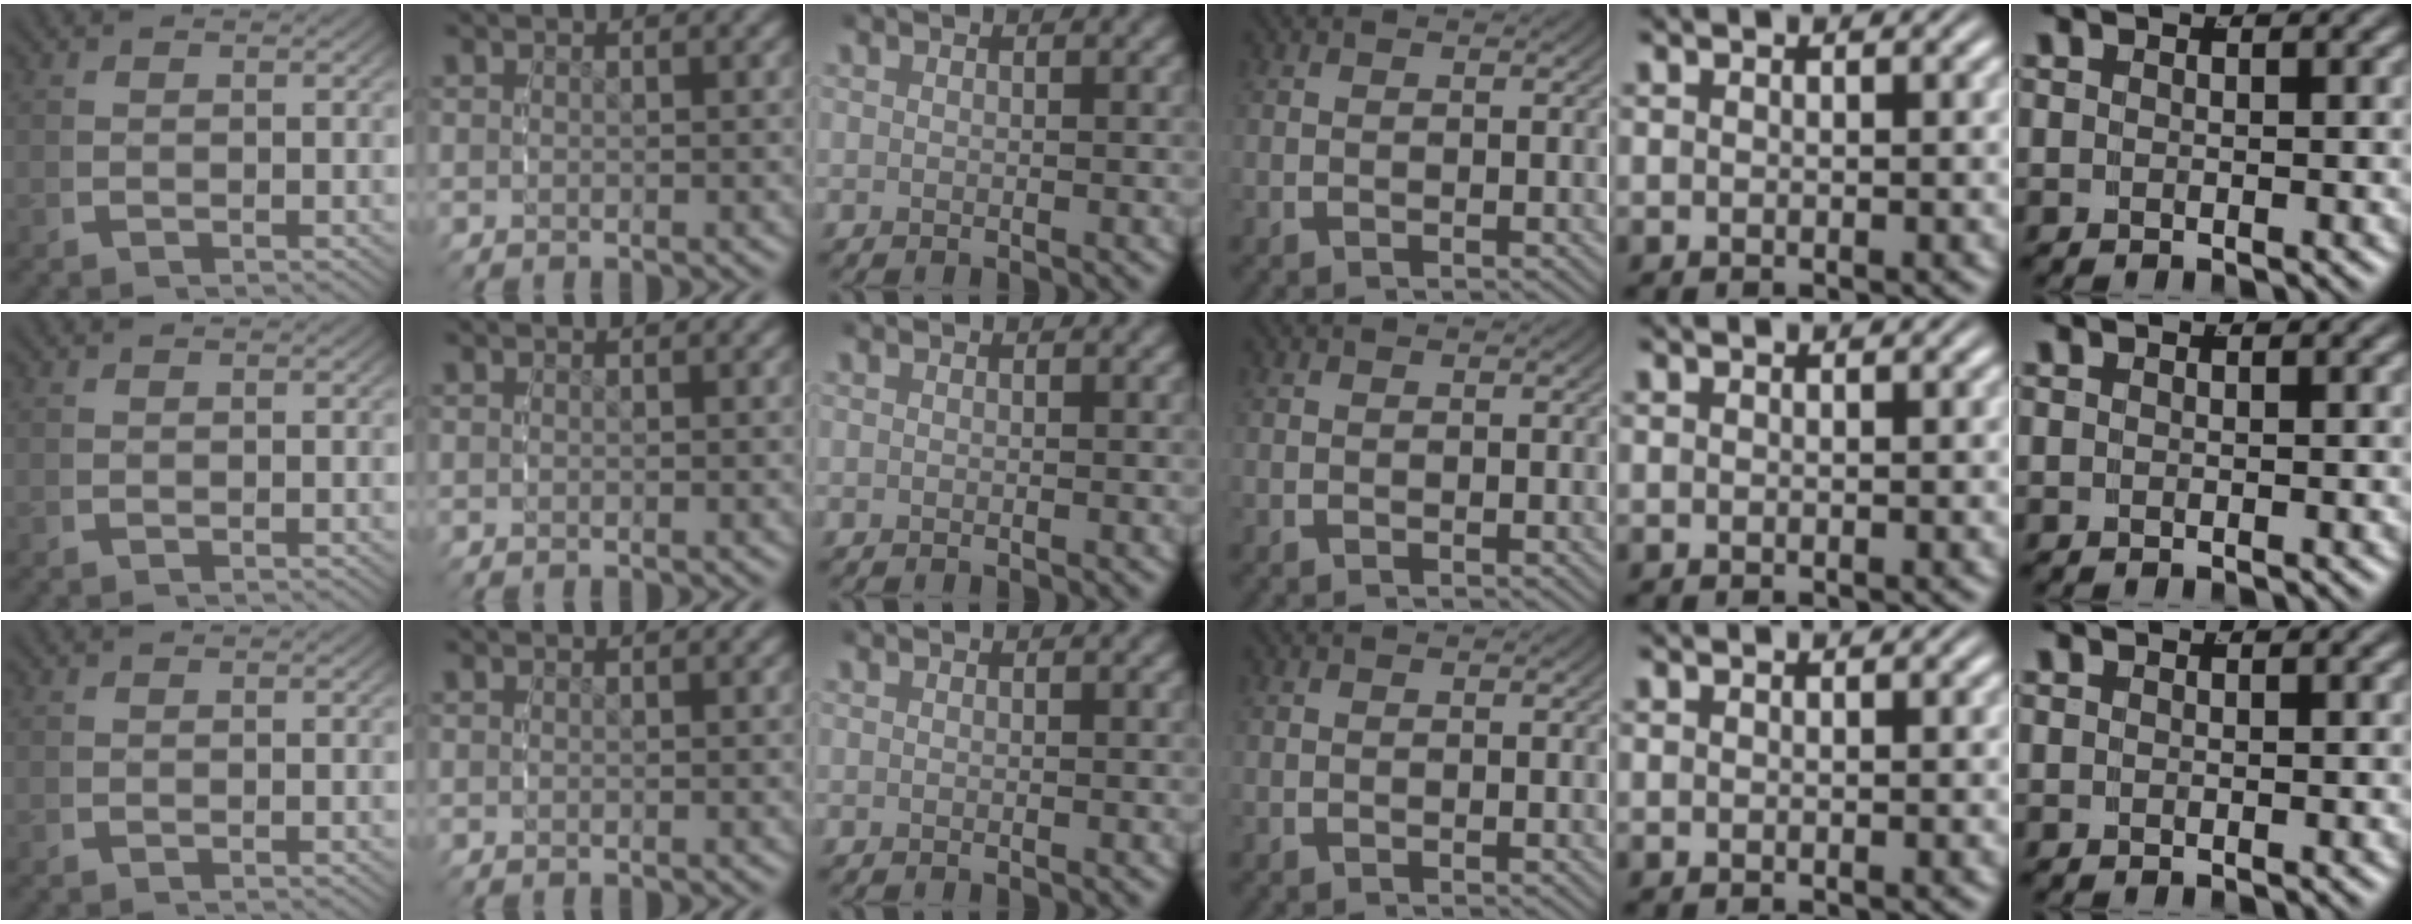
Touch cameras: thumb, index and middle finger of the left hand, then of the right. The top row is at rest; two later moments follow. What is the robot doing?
{"motion": "reach", "object": "napkin"}